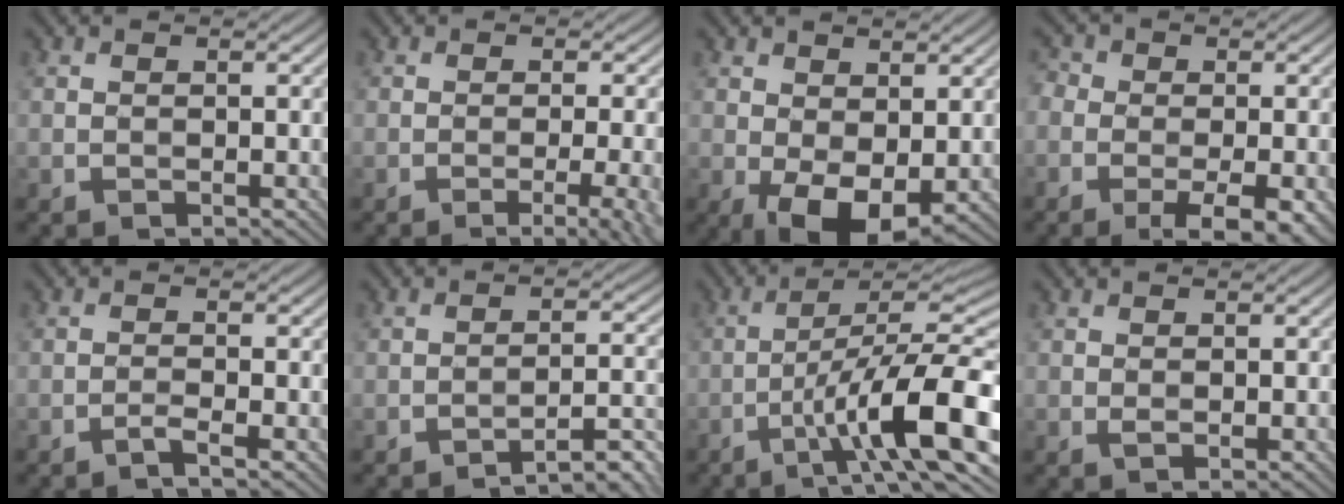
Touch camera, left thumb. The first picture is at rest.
{"total": 6.1, "force": [-2.1, 1.6, 5.5], "torque": [-0.064, 0.003, -0.024]}
{"total": 6.9, "force": [-0.9, 3.9, 5.6], "torque": [-0.116, -0.013, -0.011]}
{"total": 8.5, "force": [-3.4, 4.9, 6.2], "torque": [-0.103, -0.003, -0.055]}
{"total": 1.4, "force": [-1.0, -0.1, 1.0], "torque": [-0.018, 0.007, -0.026]}
{"total": 4.6, "force": [-3.8, 0.5, 2.6], "torque": [-0.034, 0.020, -0.057]}
{"total": 14.2, "force": [-4.9, 3.3, 13.0], "torque": [-0.211, 0.006, -0.082]}
{"total": 0.8, "force": [0.1, 0.4, 0.7], "torque": [-0.015, 0.000, 0.002]}